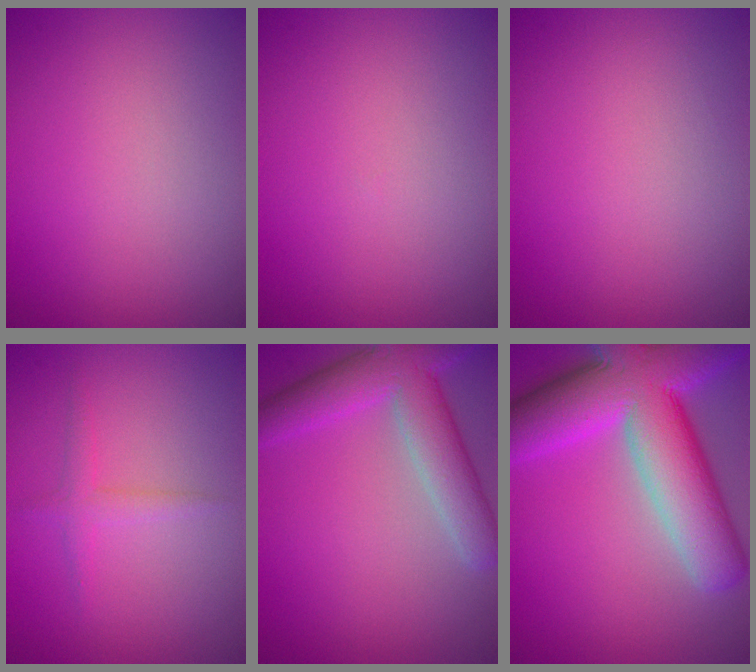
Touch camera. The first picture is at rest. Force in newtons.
{"total": 0.0}
{"total": 0.0}
{"total": 1.4, "press": 1.4, "slide": 0.0}
{"total": 6.6, "press": 6.6, "slide": 0.5}
{"total": 13.7, "press": 13.7, "slide": 0.6}